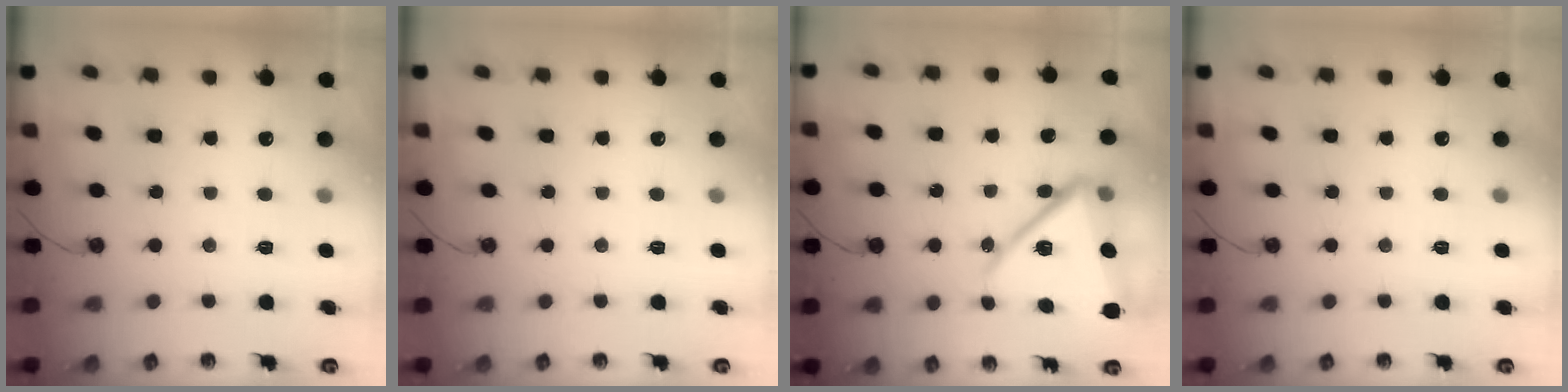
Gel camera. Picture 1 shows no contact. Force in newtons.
{"total": 0.0}
{"total": 18.4, "press": 18.3, "slide": 2.2}
{"total": 0.0}